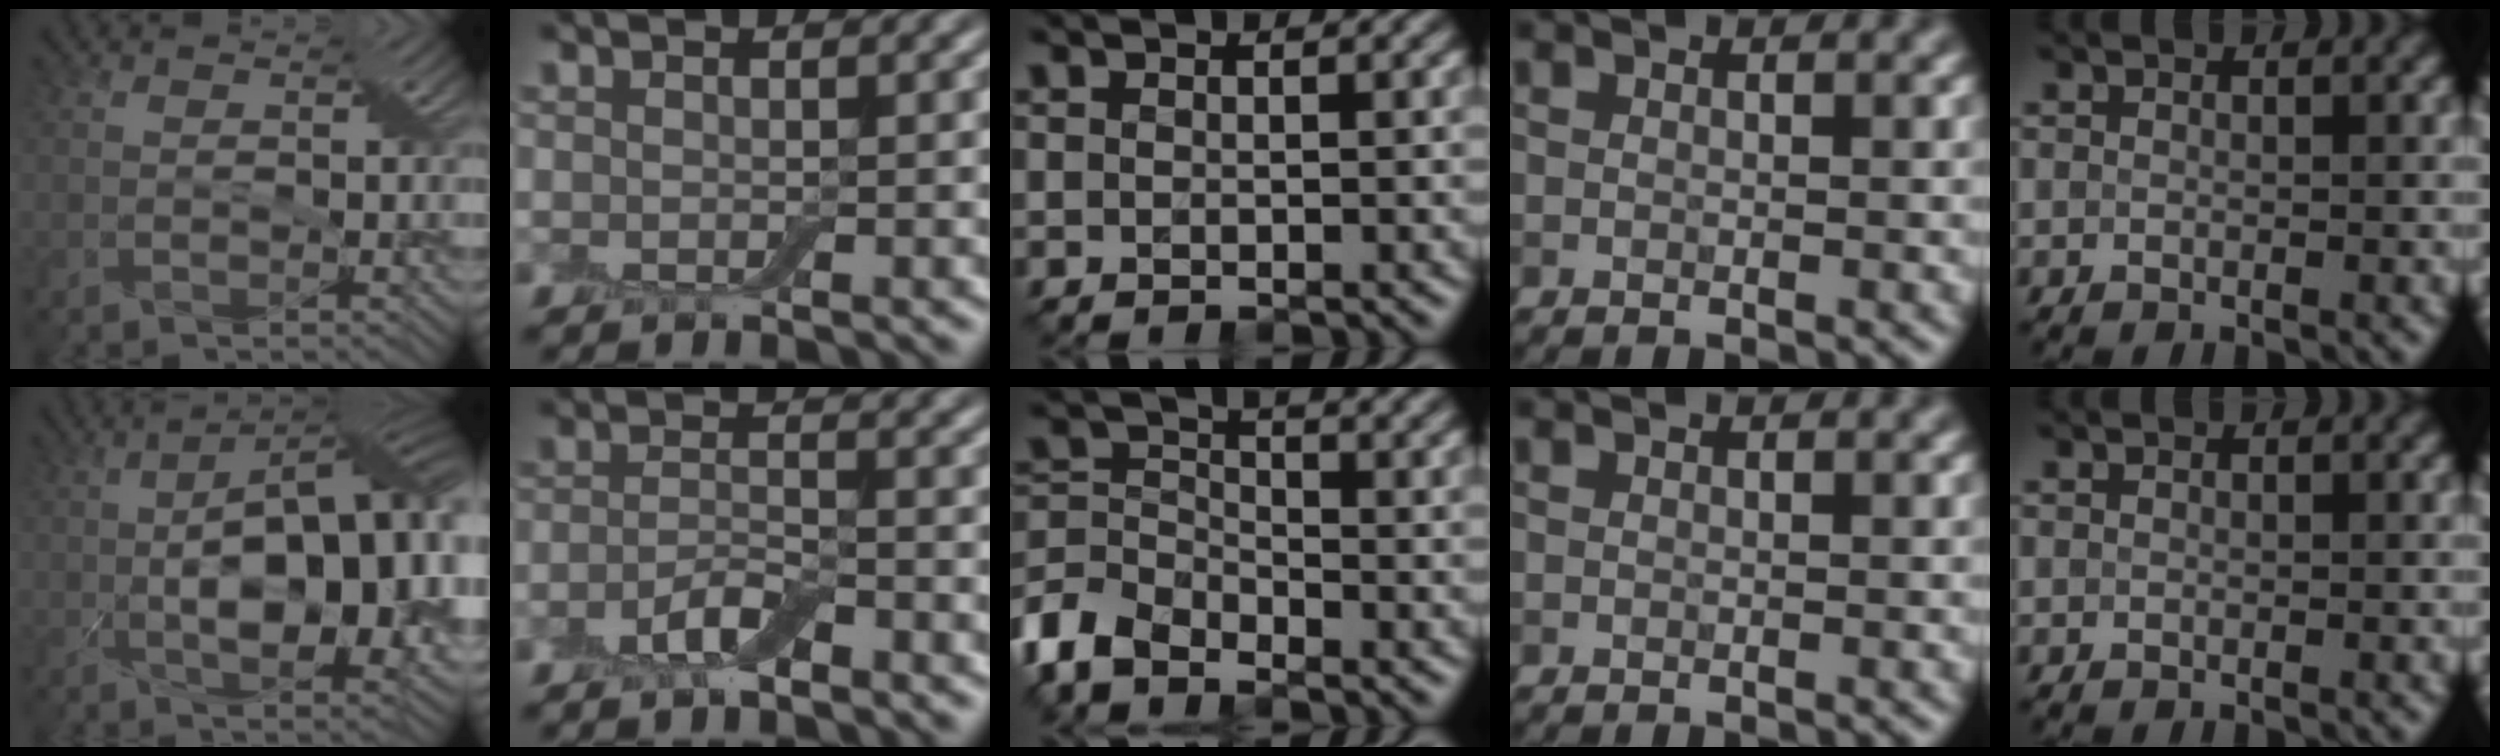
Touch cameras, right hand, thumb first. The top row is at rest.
{"thumb": {"total": 16.1, "force": [-0.2, 7.0, 14.5], "torque": [-0.209, 0.010, -0.002]}, "index": {"total": 2.6, "force": [-1.6, 0.8, 1.9], "torque": [-0.040, 0.004, -0.037]}, "middle": {"total": 4.7, "force": [-3.4, 2.2, 2.4], "torque": [-0.054, -0.004, -0.086]}}